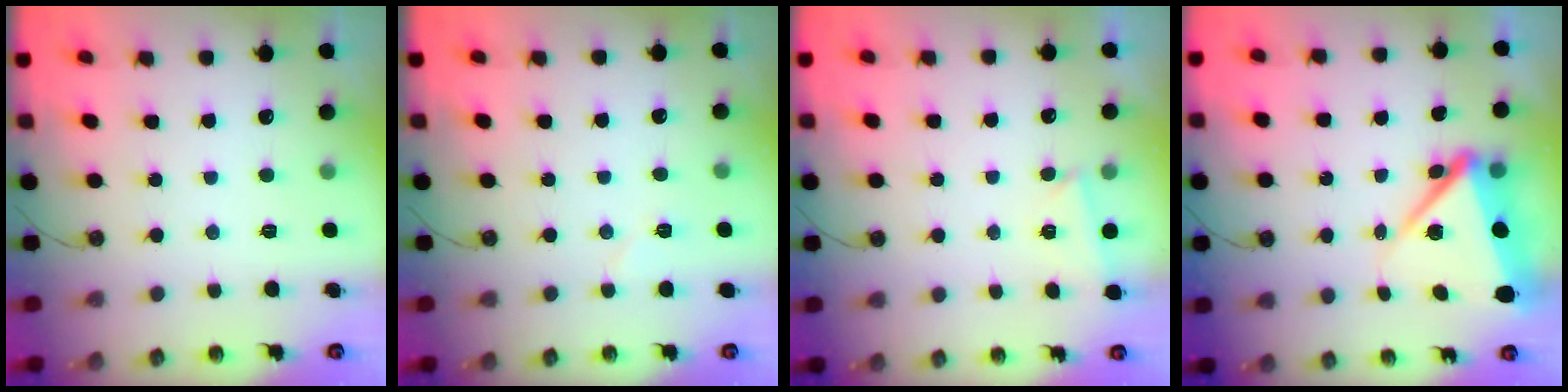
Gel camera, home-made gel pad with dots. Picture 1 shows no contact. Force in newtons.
{"total": 4.7, "press": 4.3, "slide": 1.8}
{"total": 2.3, "press": 2.2, "slide": 0.9}
{"total": 10.0, "press": 9.9, "slide": 1.7}